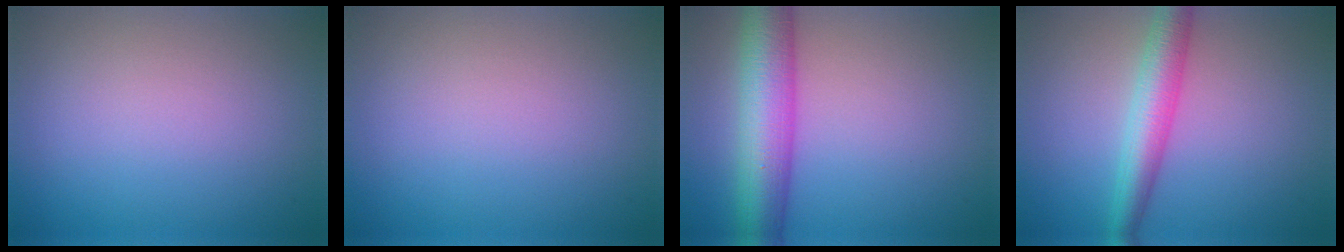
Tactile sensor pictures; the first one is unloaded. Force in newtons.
{"total": 0.0}
{"total": 8.3, "press": 8.3, "slide": 0.2}
{"total": 4.4, "press": 4.4, "slide": 0.0}